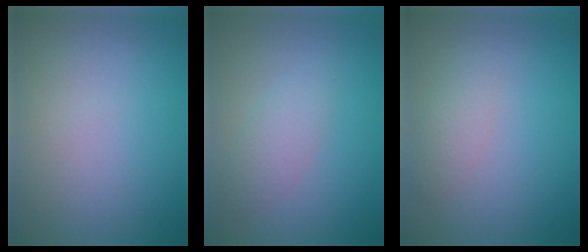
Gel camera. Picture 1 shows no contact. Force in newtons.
{"total": 2.0, "press": 2.0, "slide": 0.1}
{"total": 1.7, "press": 1.7, "slide": 0.1}